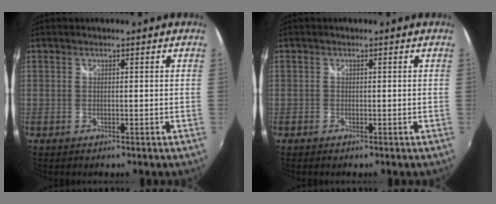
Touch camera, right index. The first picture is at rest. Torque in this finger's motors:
{"motor_torque": [0.18, 0.01, -0.02, 0.00]}